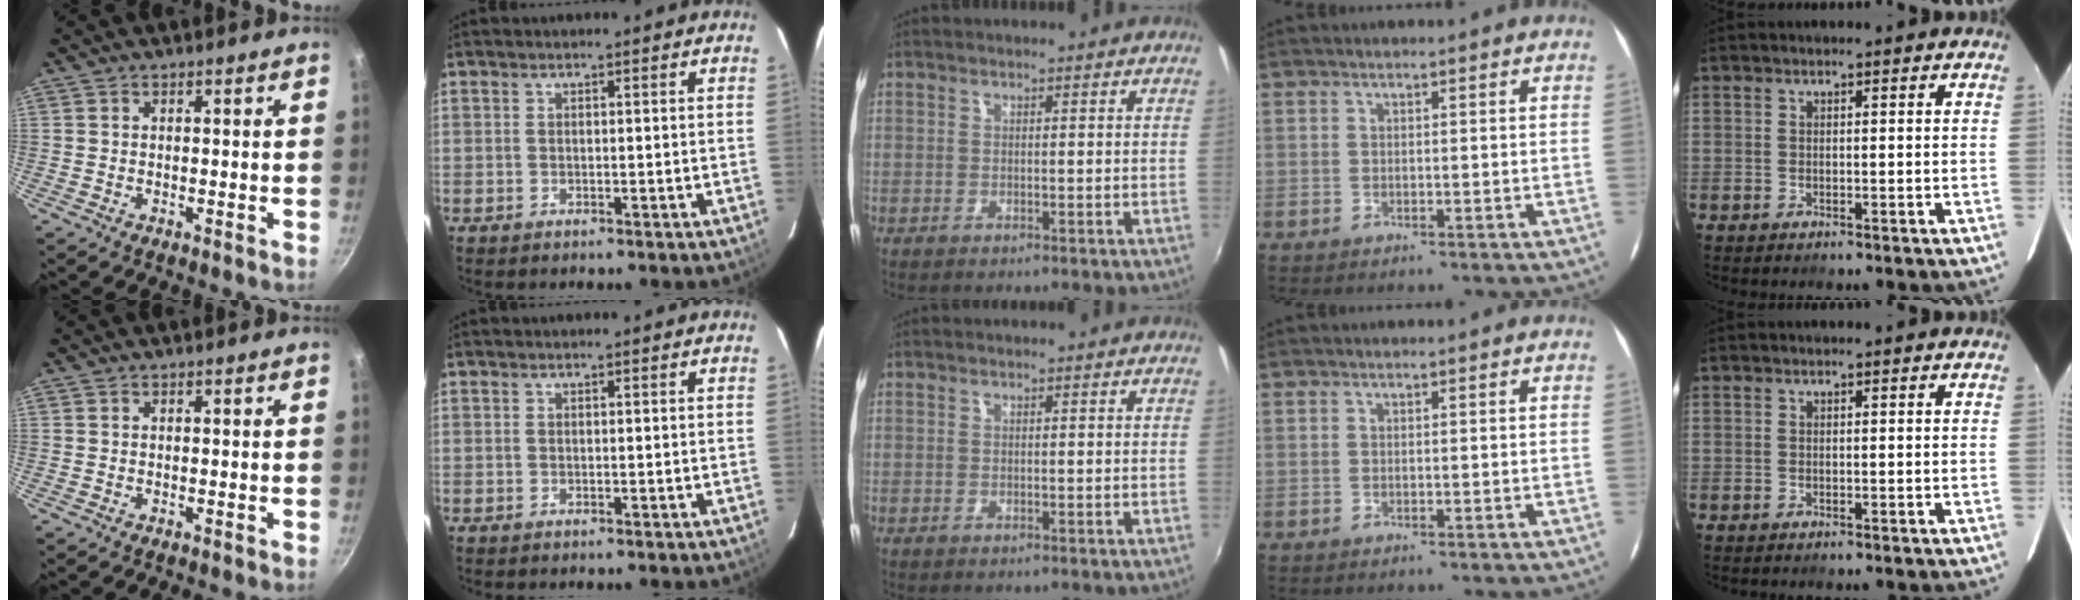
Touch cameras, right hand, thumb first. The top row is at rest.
{}